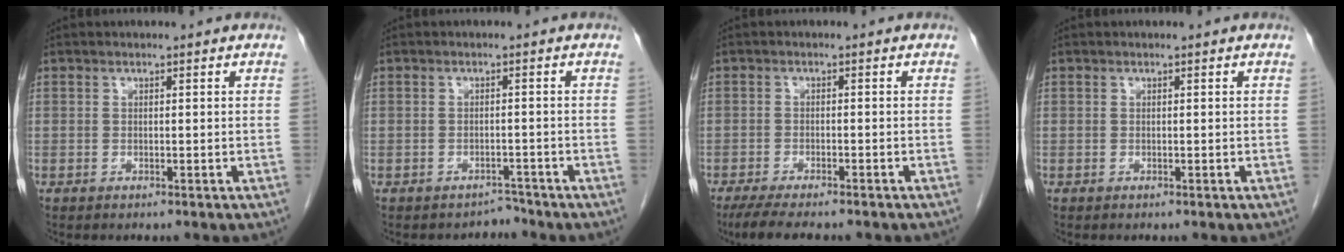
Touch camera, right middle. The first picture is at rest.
{"total": 1.9, "force": [-1.7, 0.6, -0.6], "torque": [0.011, -0.001, -0.022]}
{"total": 8.6, "force": [-7.1, 1.7, 4.6], "torque": [-0.067, -0.014, -0.108]}
{"total": 0.0}